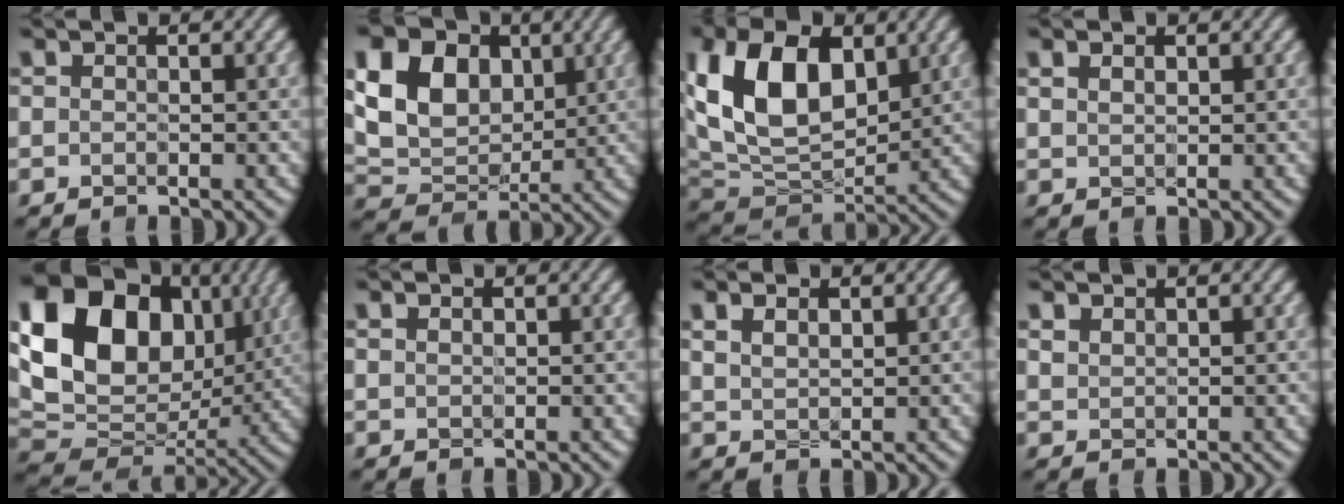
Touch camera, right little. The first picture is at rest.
{"total": 9.6, "force": [2.4, 7.0, 6.2], "torque": [-0.131, 0.011, 0.031]}
{"total": 12.3, "force": [3.0, 7.8, 9.0], "torque": [-0.195, 0.007, 0.052]}
{"total": 1.2, "force": [0.6, 0.7, 0.8], "torque": [-0.015, 0.003, 0.013]}
{"total": 17.5, "force": [4.8, 12.7, 11.0], "torque": [-0.210, 0.030, 0.086]}
{"total": 0.6, "force": [0.4, 0.4, 0.4], "torque": [-0.007, 0.003, 0.005]}
{"total": 2.0, "force": [0.9, 1.1, 1.4], "torque": [-0.030, 0.002, 0.019]}
{"total": 1.4, "force": [1.0, 0.8, 0.5], "torque": [-0.016, -0.001, 0.027]}